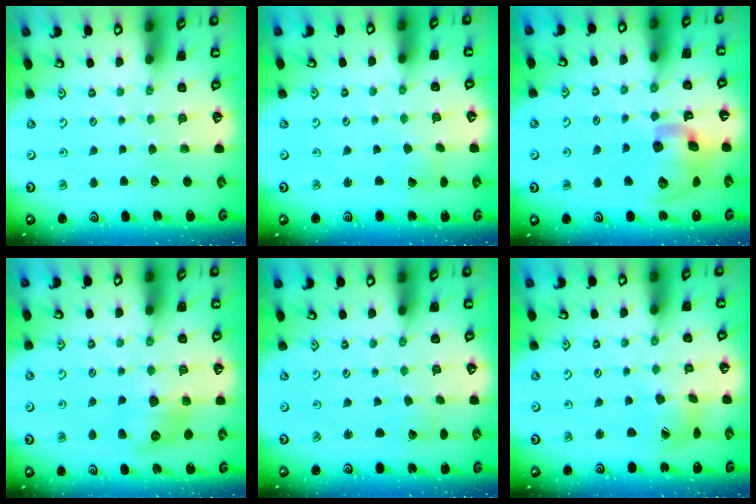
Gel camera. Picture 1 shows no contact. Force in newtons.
{"total": 2.5, "press": 2.4, "slide": 0.3}
{"total": 17.3, "press": 17.0, "slide": 2.8}
{"total": 9.8, "press": 9.8, "slide": 0.4}
{"total": 0.0}
{"total": 7.3, "press": 7.2, "slide": 0.8}